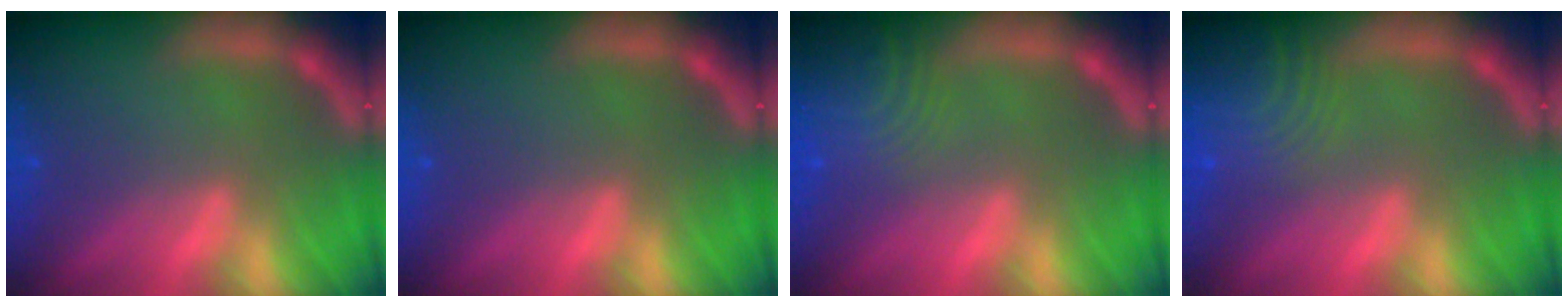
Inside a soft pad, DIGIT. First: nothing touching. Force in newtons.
{"total": 0.0}
{"total": 8.5}
{"total": 10.1}